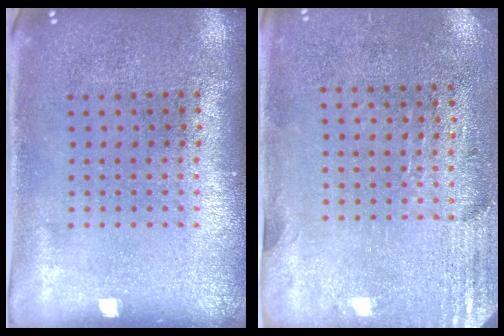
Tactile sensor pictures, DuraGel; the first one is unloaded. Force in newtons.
{"total": 2.8, "press": 2.4, "slide": 1.4}